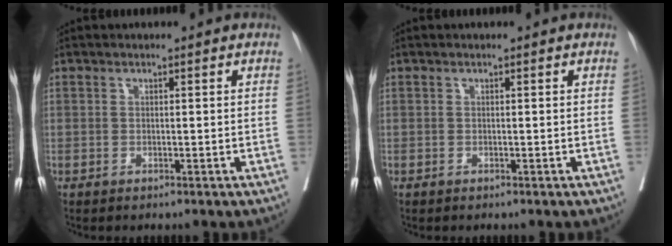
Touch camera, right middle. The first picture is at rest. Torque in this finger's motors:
{"motor_torque": [0.16, -0.15, 0.24, 0.06]}